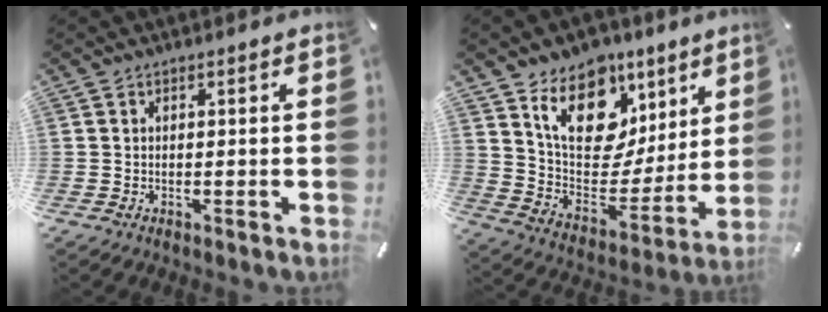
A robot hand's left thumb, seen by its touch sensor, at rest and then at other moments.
{"total": 16.6, "force": [9.6, 11.4, 7.3], "torque": [-0.112, -0.071, 0.174]}